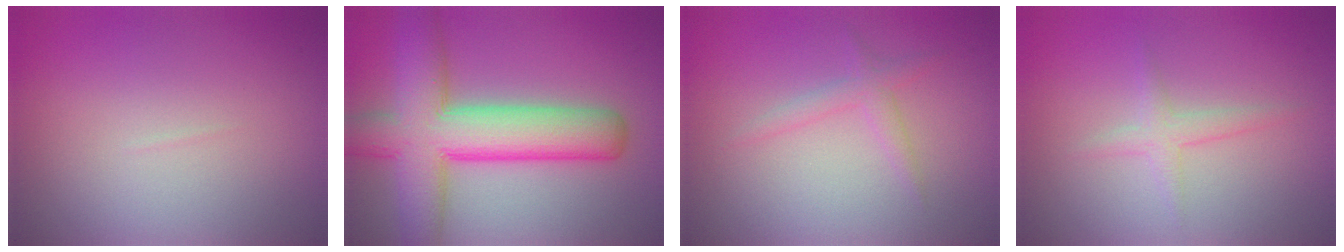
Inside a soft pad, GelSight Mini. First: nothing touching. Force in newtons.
{"total": 9.9, "press": 9.9, "slide": 0.6}
{"total": 1.6, "press": 1.6, "slide": 0.1}
{"total": 1.6, "press": 1.6, "slide": 0.0}